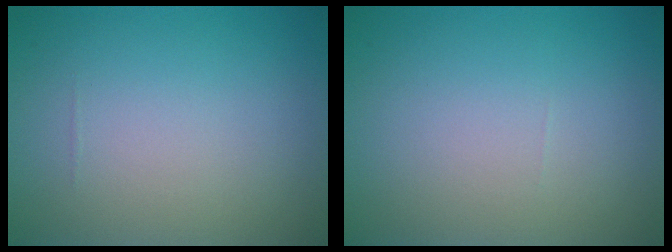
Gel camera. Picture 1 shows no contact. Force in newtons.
{"total": 0.0}